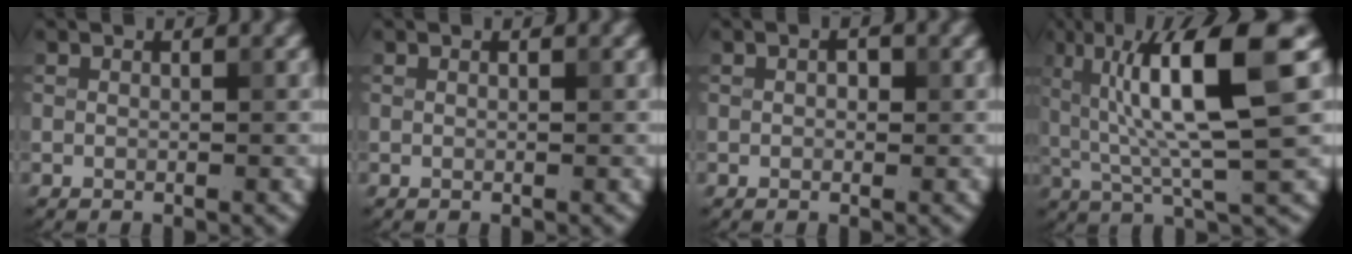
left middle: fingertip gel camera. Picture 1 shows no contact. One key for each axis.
{"total": 0.0}
{"total": 0.9, "fx": 0.1, "fy": 0.6, "fz": 0.7, "tx": -0.008, "ty": 0.000, "tz": 0.001}
{"total": 10.3, "fx": 2.4, "fy": 2.0, "fz": 9.8, "tx": -0.156, "ty": 0.007, "tz": 0.044}